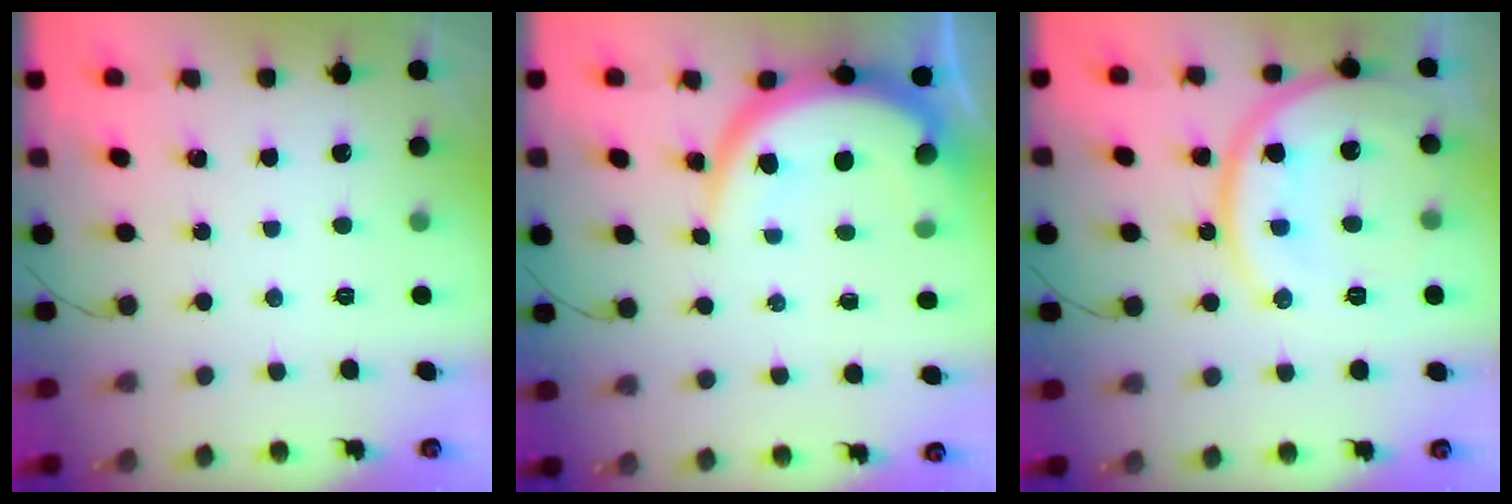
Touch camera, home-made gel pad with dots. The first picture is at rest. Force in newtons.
{"total": 11.3, "press": 11.2, "slide": 1.4}
{"total": 19.1, "press": 19.0, "slide": 2.5}